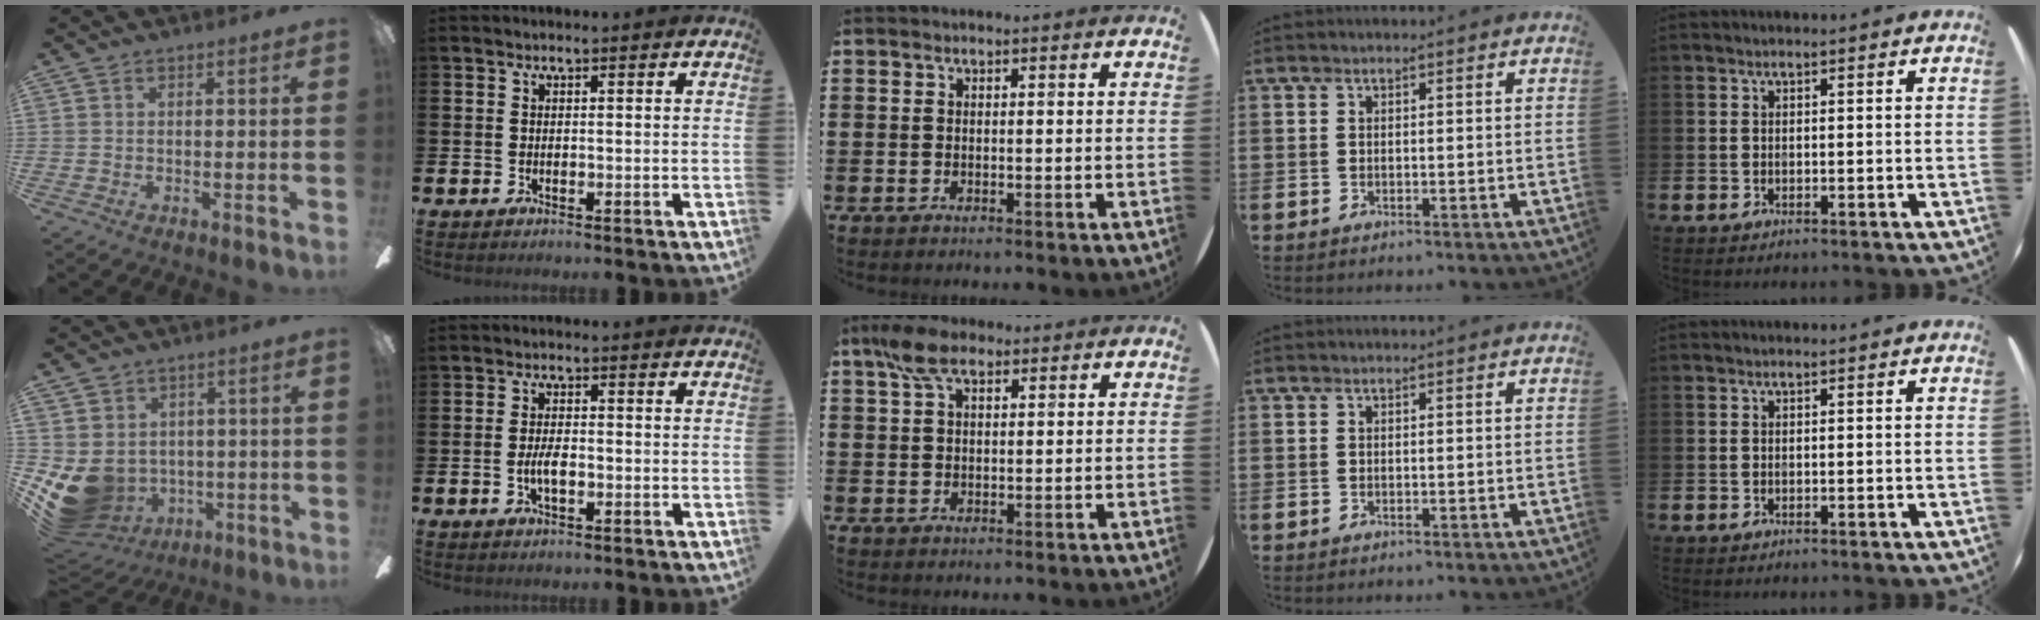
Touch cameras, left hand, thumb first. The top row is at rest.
{"thumb": {"total": 9.6, "force": [-2.0, 8.7, 3.7], "torque": [-0.110, -0.004, -0.026]}, "index": {"total": 3.1, "force": [-0.7, 1.3, 2.7], "torque": [-0.050, 0.002, -0.013]}, "middle": {"total": 5.4, "force": [3.4, 2.6, 3.2], "torque": [-0.065, 0.006, 0.061]}}